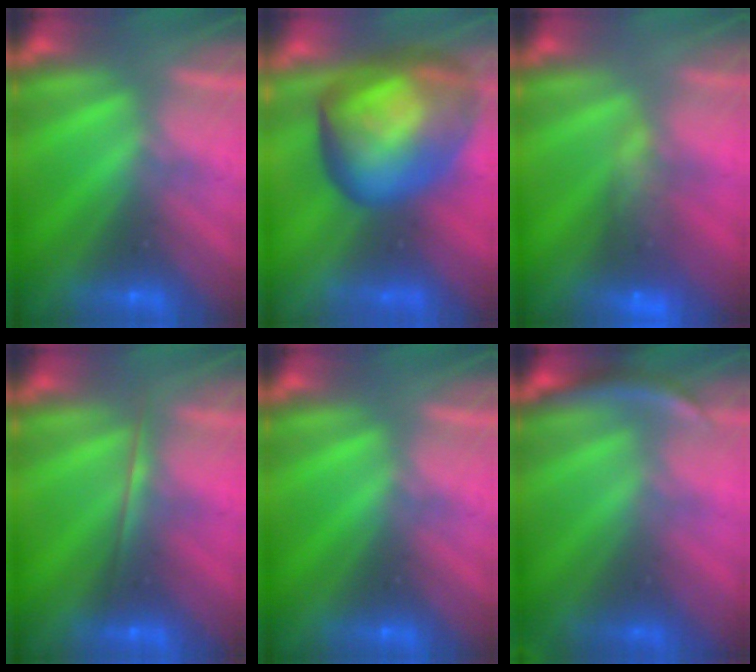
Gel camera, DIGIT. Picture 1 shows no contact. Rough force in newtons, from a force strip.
{"total": 7.9}
{"total": 7.8}
{"total": 1.7}
{"total": 0.0}
{"total": 2.9}